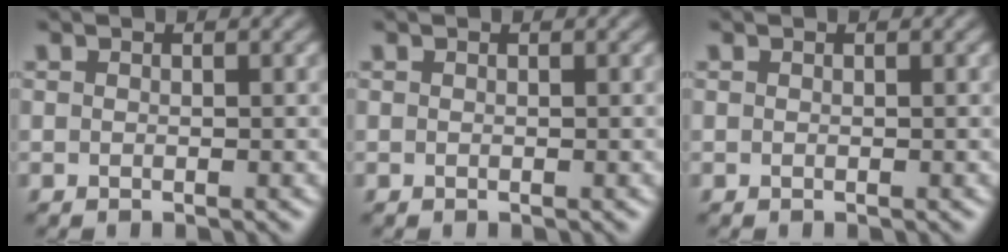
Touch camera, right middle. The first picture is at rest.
{"total": 0.0}
{"total": 0.0}